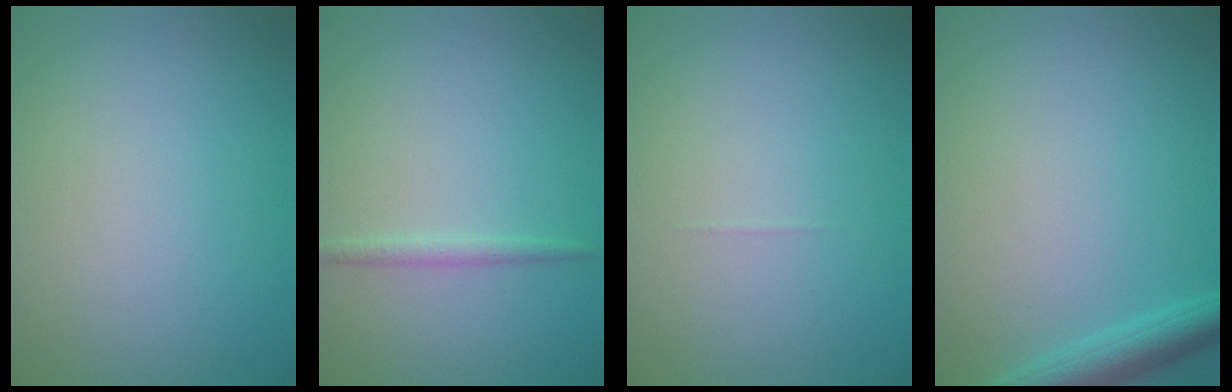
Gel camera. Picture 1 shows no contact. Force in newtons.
{"total": 1.1, "press": 1.1, "slide": 0.1}
{"total": 0.0}
{"total": 3.0, "press": 2.9, "slide": 0.2}